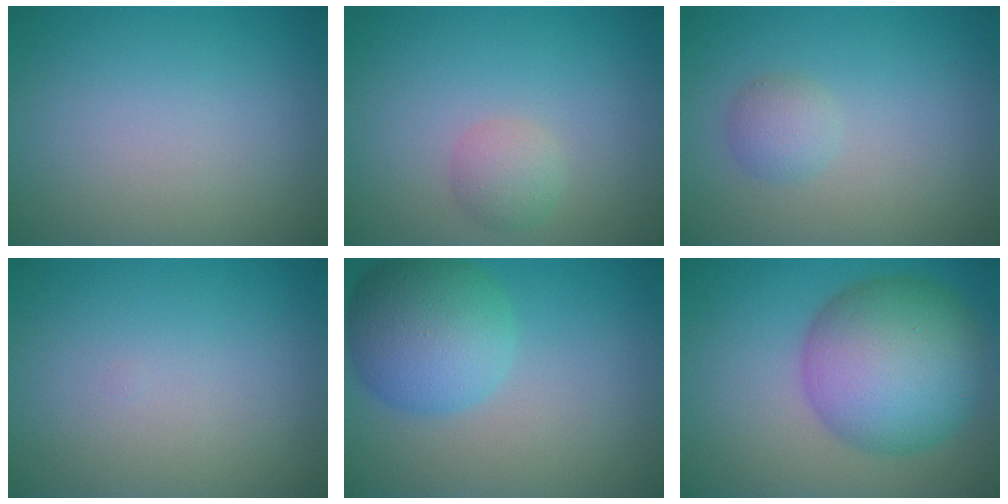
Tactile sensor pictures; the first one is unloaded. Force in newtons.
{"total": 1.9, "press": 1.9, "slide": 0.1}
{"total": 1.7, "press": 1.7, "slide": 0.1}
{"total": 0.0}
{"total": 6.8, "press": 6.8, "slide": 0.2}
{"total": 10.7, "press": 10.7, "slide": 0.2}